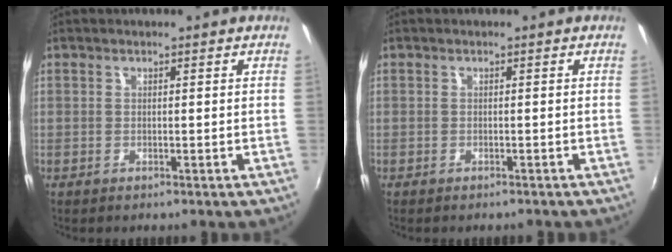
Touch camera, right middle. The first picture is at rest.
{"total": 0.9, "force": [-0.8, 0.2, 0.4], "torque": [-0.010, -0.006, -0.012]}